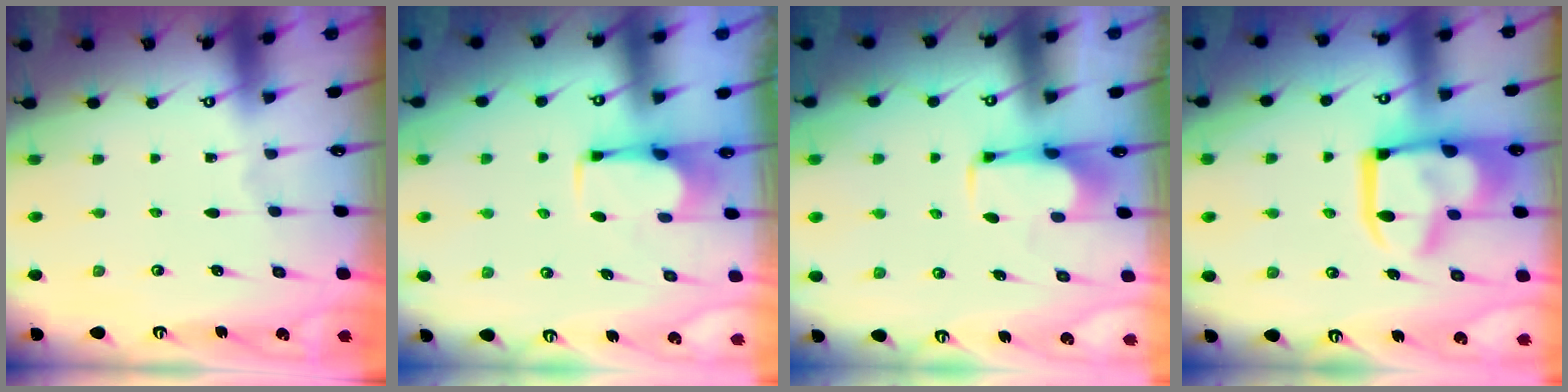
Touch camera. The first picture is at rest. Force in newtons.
{"total": 3.0, "press": 2.9, "slide": 0.5}
{"total": 1.9, "press": 1.8, "slide": 0.4}
{"total": 17.6, "press": 17.5, "slide": 1.9}